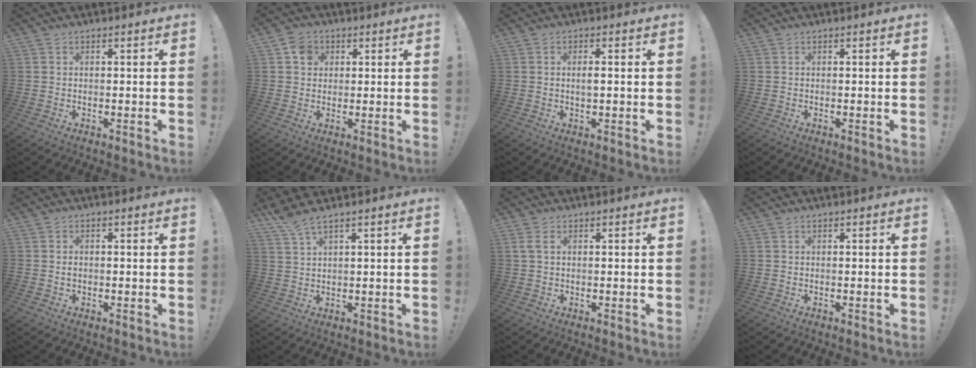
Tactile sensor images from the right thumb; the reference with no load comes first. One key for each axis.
{"total": 4.9, "fx": 1.6, "fy": 4.3, "fz": 1.8, "tx": -0.022, "ty": 0.004, "tz": 0.029}
{"total": 2.0, "fx": 0.0, "fy": 0.5, "fz": 1.9, "tx": -0.026, "ty": -0.003, "tz": -0.004}
{"total": 0.0}
{"total": 0.7, "fx": -0.3, "fy": 0.5, "fz": 0.3, "tx": -0.004, "ty": 0.001, "tz": -0.007}
{"total": 4.4, "fx": 3.4, "fy": -0.1, "fz": 2.8, "tx": -0.065, "ty": -0.016, "tz": 0.061}
{"total": 2.3, "fx": 0.9, "fy": 1.2, "fz": 1.8, "tx": -0.042, "ty": 0.007, "tz": 0.018}
{"total": 0.0}